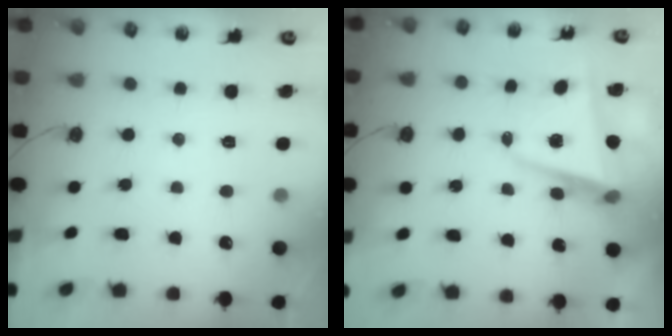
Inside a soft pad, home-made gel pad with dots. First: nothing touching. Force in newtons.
{"total": 7.1, "press": 6.9, "slide": 1.7}